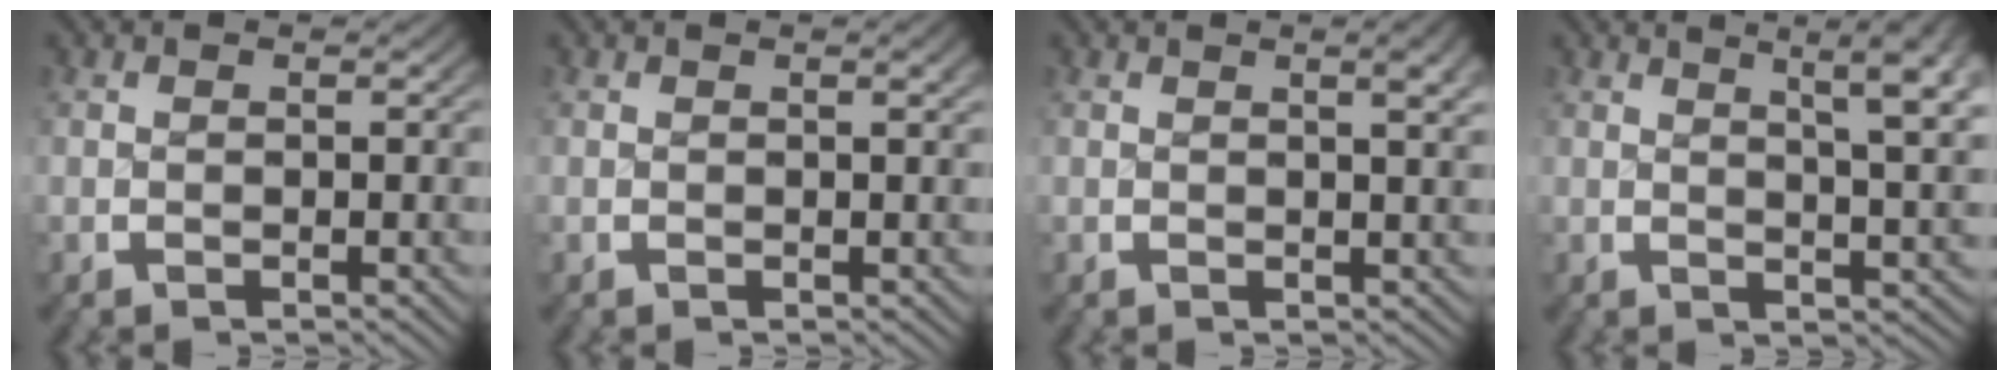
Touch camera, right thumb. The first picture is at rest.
{"total": 0.6, "force": [0.3, 0.1, 0.5], "torque": [-0.006, 0.000, 0.005]}
{"total": 2.3, "force": [1.0, 0.6, 2.0], "torque": [-0.021, 0.004, 0.013]}
{"total": 7.6, "force": [3.2, 3.1, 6.1], "torque": [-0.057, 0.009, 0.043]}